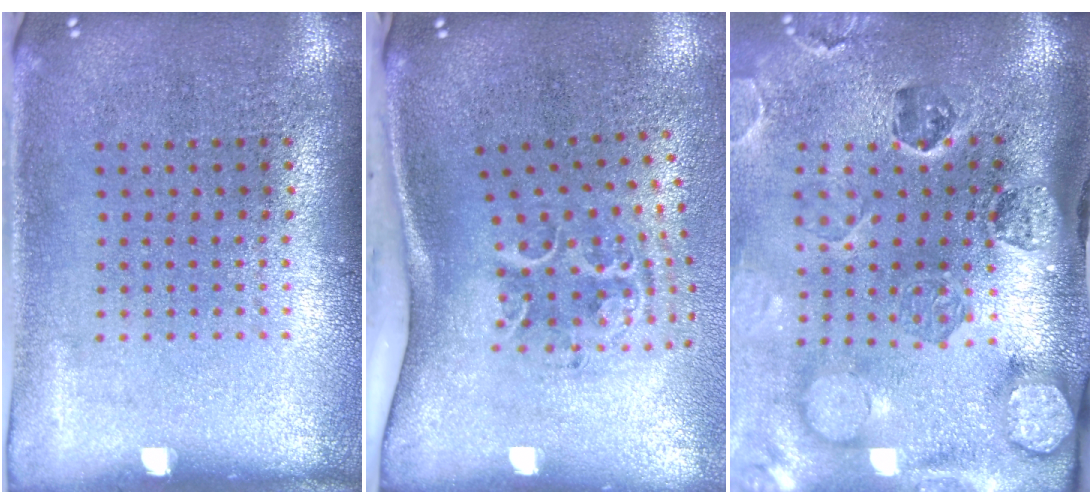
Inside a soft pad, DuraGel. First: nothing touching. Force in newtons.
{"total": 2.2, "press": 1.3, "slide": 1.8}
{"total": 3.1, "press": 2.8, "slide": 1.3}